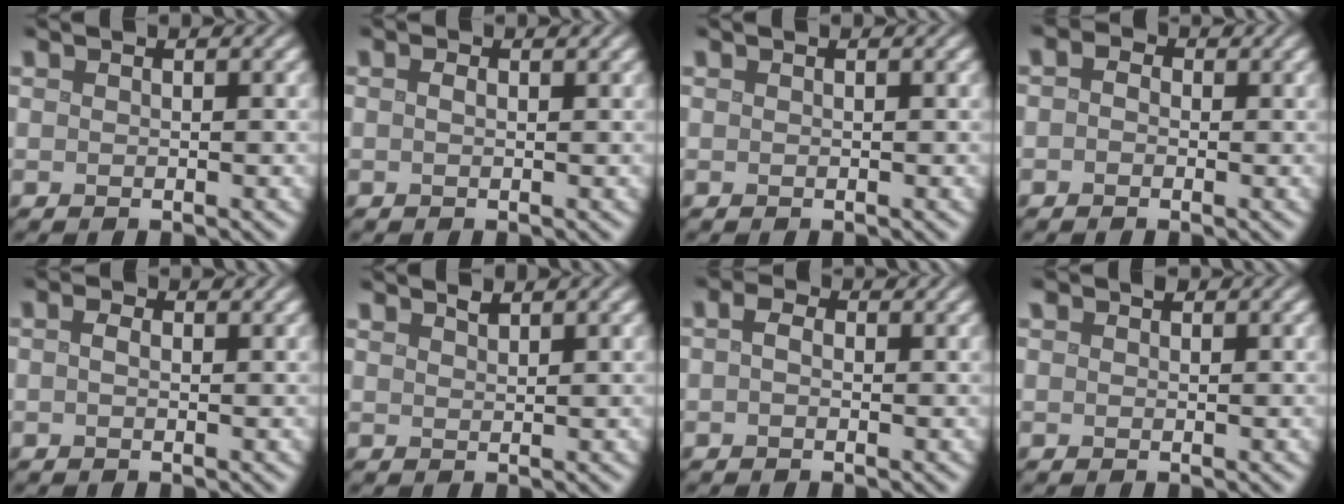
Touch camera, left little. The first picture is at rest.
{"total": 0.8, "force": [0.2, 0.4, 0.7], "torque": [-0.014, 0.000, 0.001]}
{"total": 0.0}
{"total": 1.3, "force": [-0.1, 1.0, 0.7], "torque": [-0.015, 0.001, -0.012]}
{"total": 1.2, "force": [0.2, 0.6, 1.0], "torque": [-0.021, 0.000, -0.003]}
{"total": 1.0, "force": [0.9, 0.1, 0.3], "torque": [-0.005, 0.000, 0.018]}
{"total": 1.6, "force": [0.1, 1.0, 1.2], "torque": [-0.024, 0.004, -0.006]}
{"total": 1.0, "force": [0.6, 0.7, 0.6], "torque": [-0.005, 0.003, 0.006]}